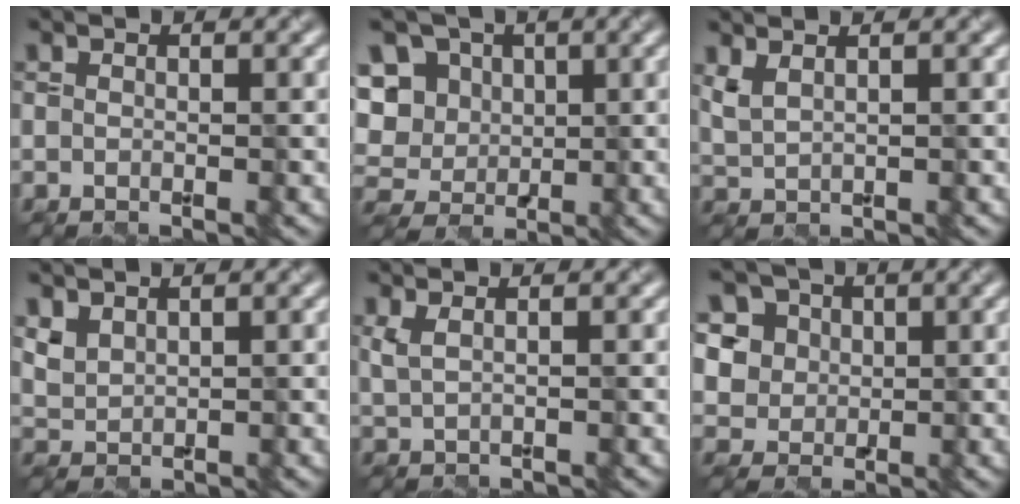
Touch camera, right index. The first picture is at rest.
{"total": 9.4, "force": [2.8, 7.9, 4.2], "torque": [-0.083, 0.022, 0.029]}
{"total": 2.1, "force": [1.5, 0.7, 1.2], "torque": [-0.029, 0.004, 0.035]}
{"total": 2.0, "force": [1.5, 1.1, 0.8], "torque": [-0.023, 0.002, 0.037]}
{"total": 2.2, "force": [1.3, 0.9, 1.5], "torque": [-0.025, 0.000, 0.020]}
{"total": 7.7, "force": [3.6, 6.1, 3.0], "torque": [-0.059, 0.011, 0.045]}